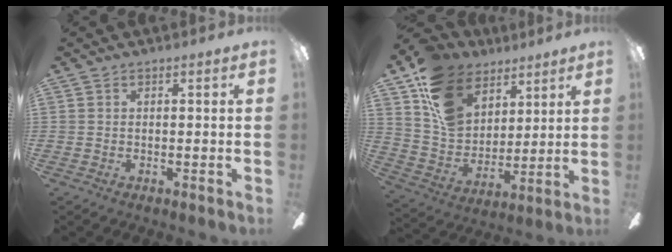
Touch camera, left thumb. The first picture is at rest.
{"total": 16.5, "force": [10.2, 11.0, 6.9], "torque": [-0.146, -0.046, 0.199]}